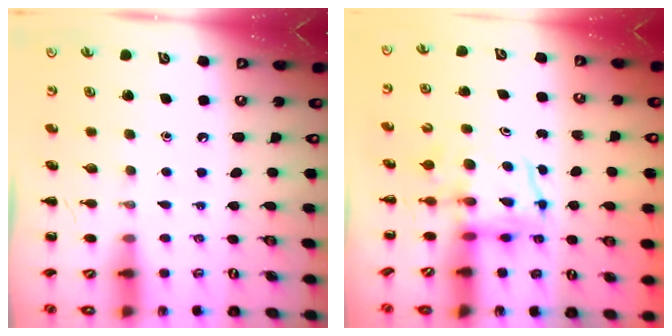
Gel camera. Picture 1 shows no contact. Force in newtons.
{"total": 3.9, "press": 3.8, "slide": 0.6}